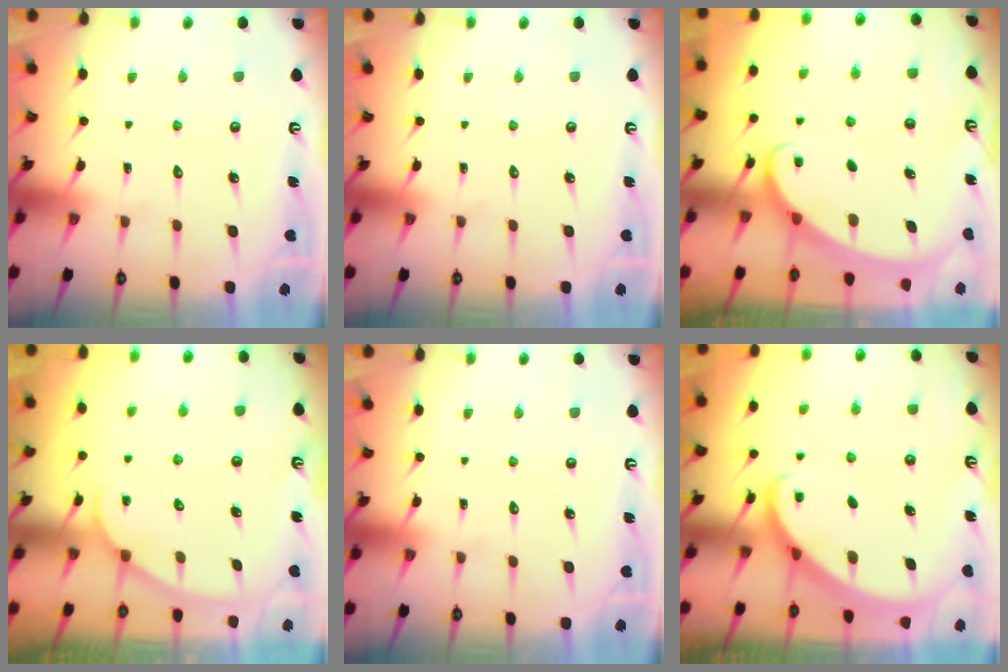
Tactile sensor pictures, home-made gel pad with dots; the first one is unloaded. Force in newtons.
{"total": 0.0}
{"total": 2.2, "press": 2.2, "slide": 0.1}
{"total": 1.5, "press": 1.4, "slide": 0.2}
{"total": 0.0}
{"total": 2.6, "press": 2.6, "slide": 0.2}